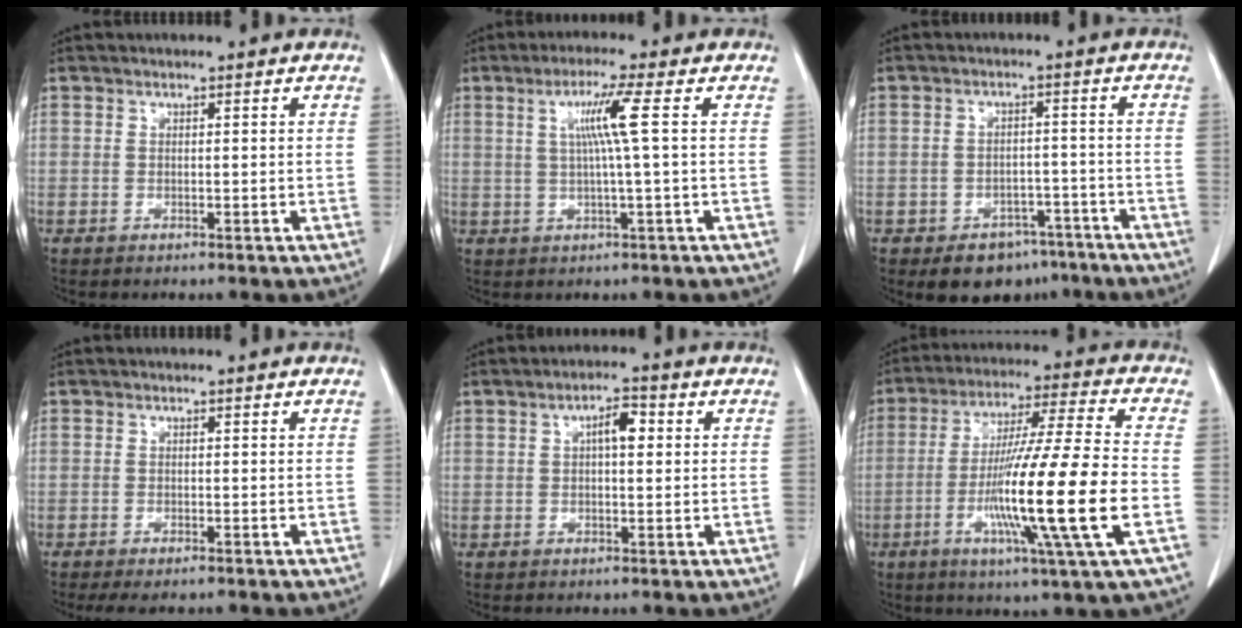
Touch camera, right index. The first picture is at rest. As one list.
[{"total": 5.7, "force": [1.2, -1.3, 5.4], "torque": [-0.102, 0.004, 0.025]}, {"total": 7.6, "force": [-5.3, 4.7, 2.6], "torque": [-0.023, 0.013, -0.071]}, {"total": 2.7, "force": [-2.1, 0.7, 1.6], "torque": [-0.020, -0.008, -0.026]}, {"total": 3.8, "force": [0.8, 1.3, 3.5], "torque": [-0.059, 0.011, 0.011]}, {"total": 18.6, "force": [-4.6, -1.3, 18.0], "torque": [-0.332, -0.019, -0.090]}]